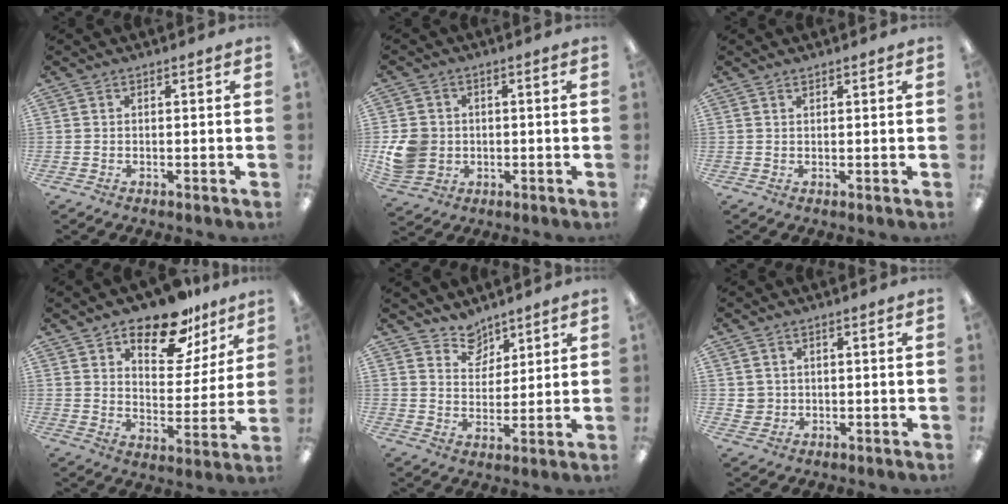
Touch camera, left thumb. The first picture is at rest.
{"total": 8.3, "force": [-0.5, 7.5, 3.7], "torque": [-0.082, 0.014, -0.005]}
{"total": 0.8, "force": [0.8, 0.2, 0.2], "torque": [-0.004, 0.001, 0.014]}
{"total": 14.9, "force": [11.5, 6.7, 6.7], "torque": [-0.100, -0.071, 0.202]}
{"total": 6.8, "force": [5.8, 3.6, 0.3], "torque": [-0.007, -0.041, 0.108]}
{"total": 2.8, "force": [1.1, 2.6, 0.1], "torque": [0.000, 0.002, 0.019]}